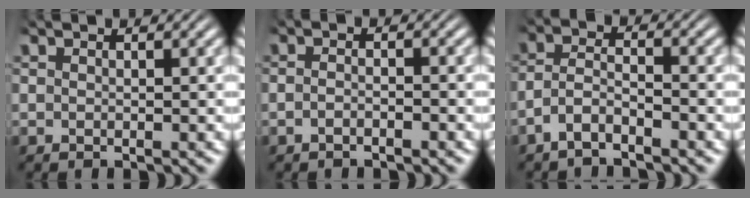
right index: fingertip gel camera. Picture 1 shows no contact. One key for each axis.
{"total": 1.3, "fx": -1.2, "fy": 0.2, "fz": 0.7, "tx": -0.014, "ty": 0.001, "tz": -0.023}
{"total": 4.1, "fx": -2.5, "fy": 2.5, "fz": 2.0, "tx": -0.050, "ty": -0.017, "tz": -0.043}